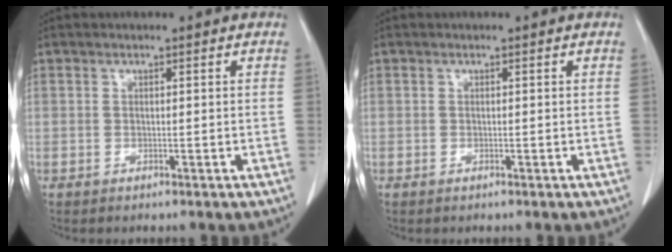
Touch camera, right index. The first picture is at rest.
{"total": 0.0}